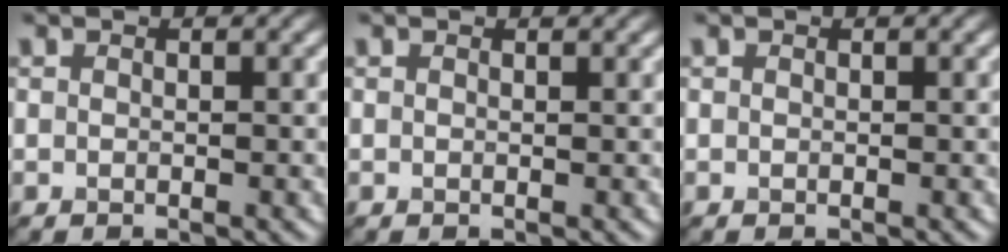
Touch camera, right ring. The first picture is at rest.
{"total": 0.6, "force": [0.4, 0.2, 0.3], "torque": [-0.008, 0.007, 0.002]}
{"total": 0.0}